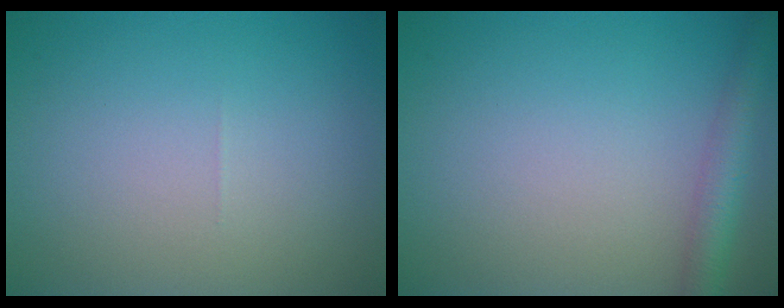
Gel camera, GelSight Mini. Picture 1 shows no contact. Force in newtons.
{"total": 2.9, "press": 2.9, "slide": 0.1}